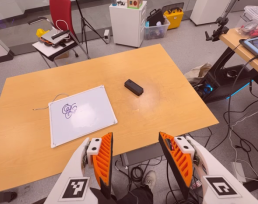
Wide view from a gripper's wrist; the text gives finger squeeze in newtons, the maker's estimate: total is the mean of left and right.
{"total": 0.0}